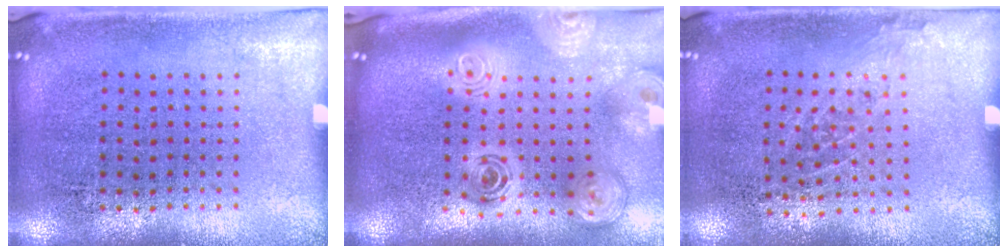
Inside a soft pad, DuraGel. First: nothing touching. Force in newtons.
{"total": 2.8, "press": 2.0, "slide": 2.0}
{"total": 0.9, "press": 0.7, "slide": 0.6}